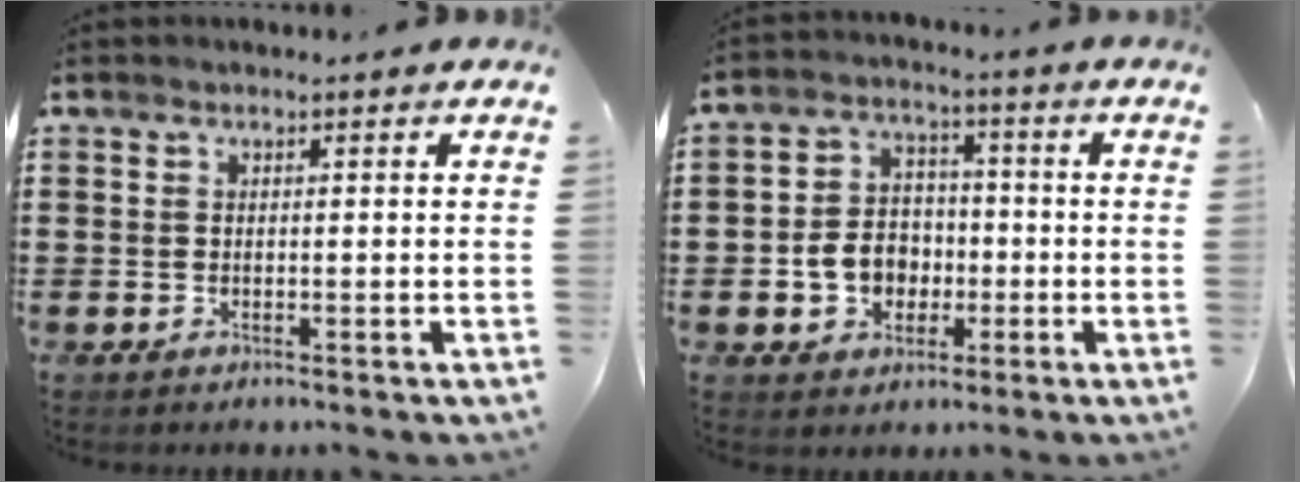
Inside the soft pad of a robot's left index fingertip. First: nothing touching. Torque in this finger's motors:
{"motor_torque": [1.22, 0.92, 0.46, 0.09]}